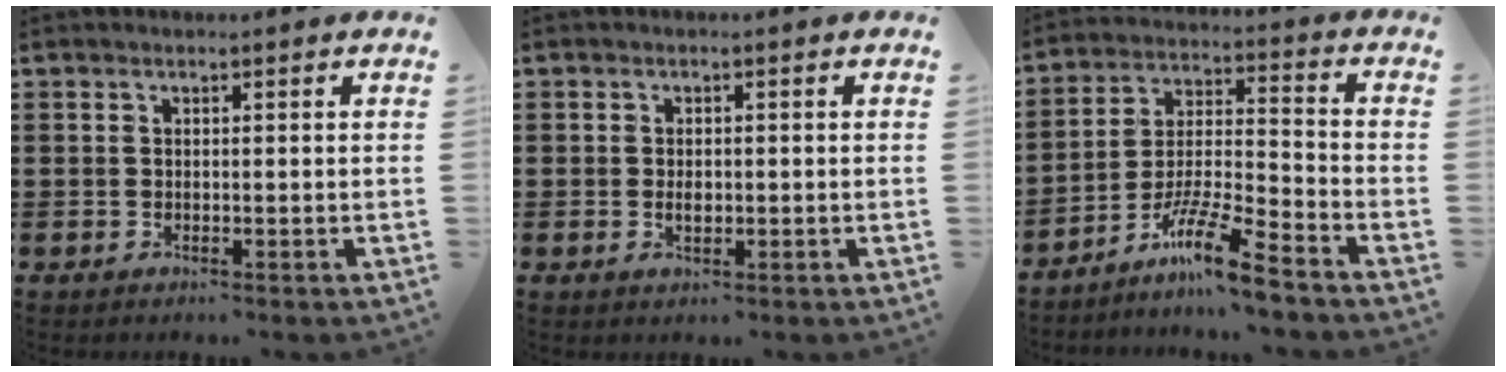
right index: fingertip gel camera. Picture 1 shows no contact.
{"total": 1.7, "force": [-0.2, 0.9, 1.4], "torque": [-0.028, 0.003, -0.003]}
{"total": 10.3, "force": [-8.0, 0.6, 6.4], "torque": [-0.123, 0.009, -0.156]}